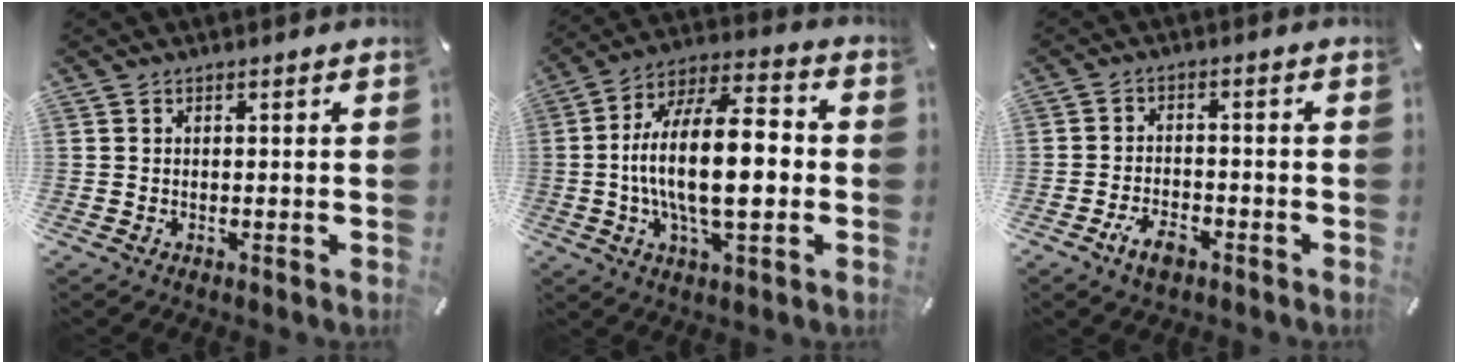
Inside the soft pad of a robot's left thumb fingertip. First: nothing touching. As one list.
[{"total": 19.4, "force": [-1.9, 7.9, 17.6], "torque": [-0.329, 0.000, -0.036]}, {"total": 5.4, "force": [-3.2, 2.7, 3.4], "torque": [-0.072, 0.015, -0.061]}]